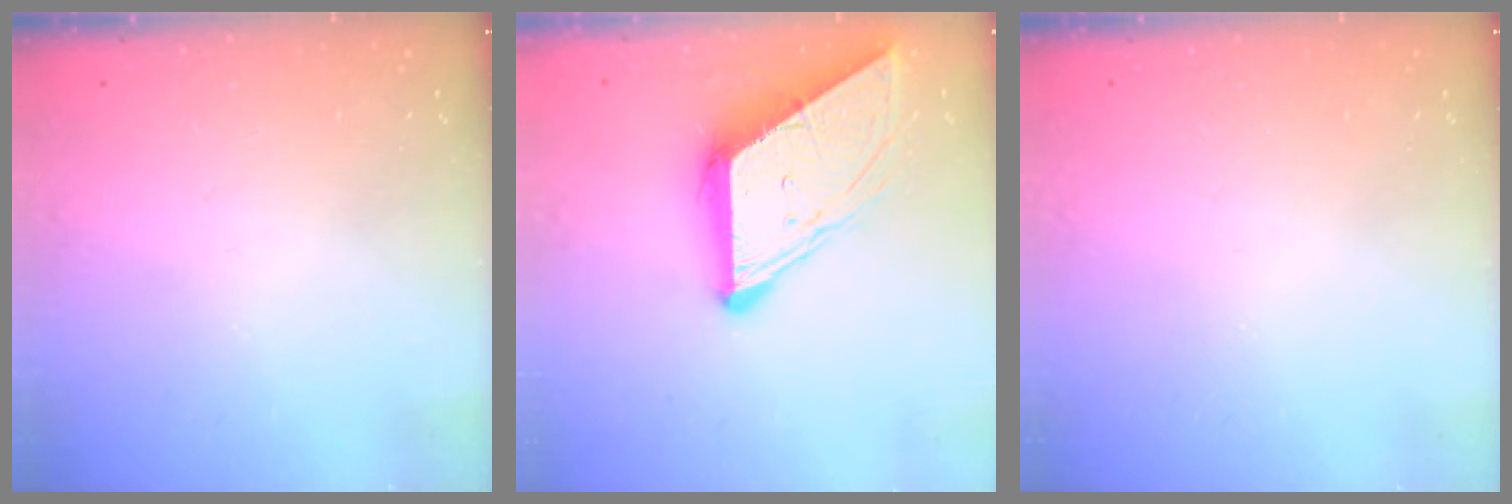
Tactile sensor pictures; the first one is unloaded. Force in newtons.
{"total": 10.3, "press": 10.3, "slide": 0.9}
{"total": 0.0}